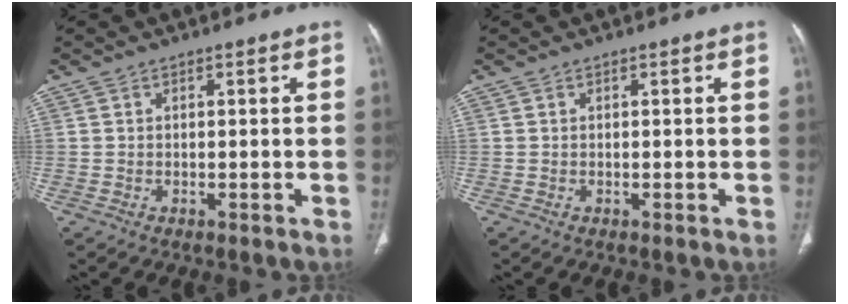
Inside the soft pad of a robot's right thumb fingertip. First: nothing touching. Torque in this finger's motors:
{"motor_torque": [0.03, 0.03, 0.00, 0.00, 0.04]}